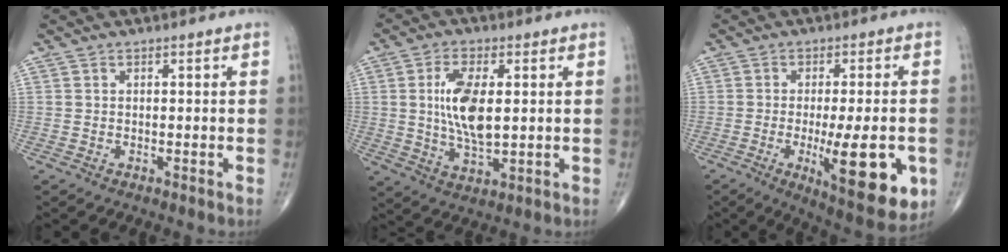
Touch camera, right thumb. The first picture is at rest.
{"total": 10.8, "force": [1.4, 4.8, 9.5], "torque": [-0.182, -0.012, 0.029]}
{"total": 16.0, "force": [-4.0, 4.6, 14.8], "torque": [-0.198, -0.017, -0.046]}